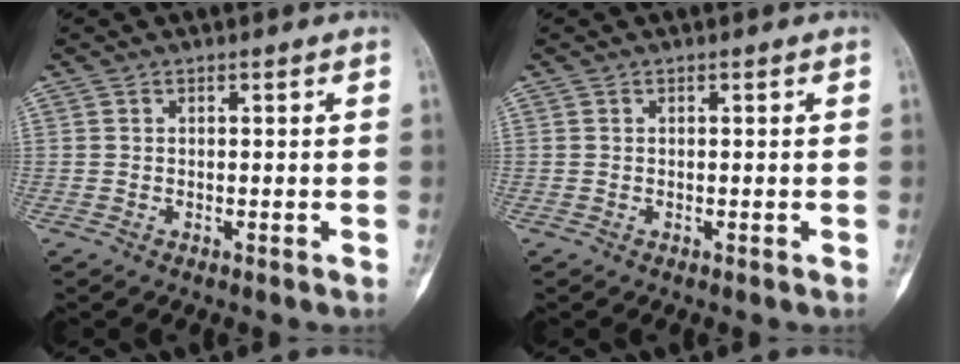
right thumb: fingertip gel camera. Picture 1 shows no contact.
{"total": 0.0}